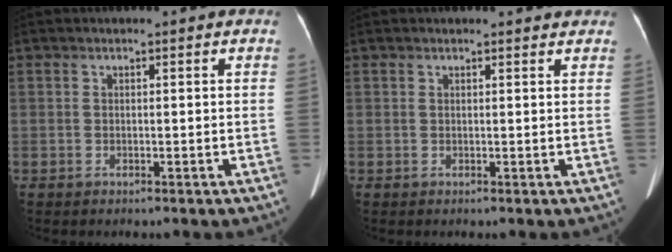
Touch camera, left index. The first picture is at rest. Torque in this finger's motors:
{"motor_torque": [-0.32, -0.26, -0.12, -0.02]}